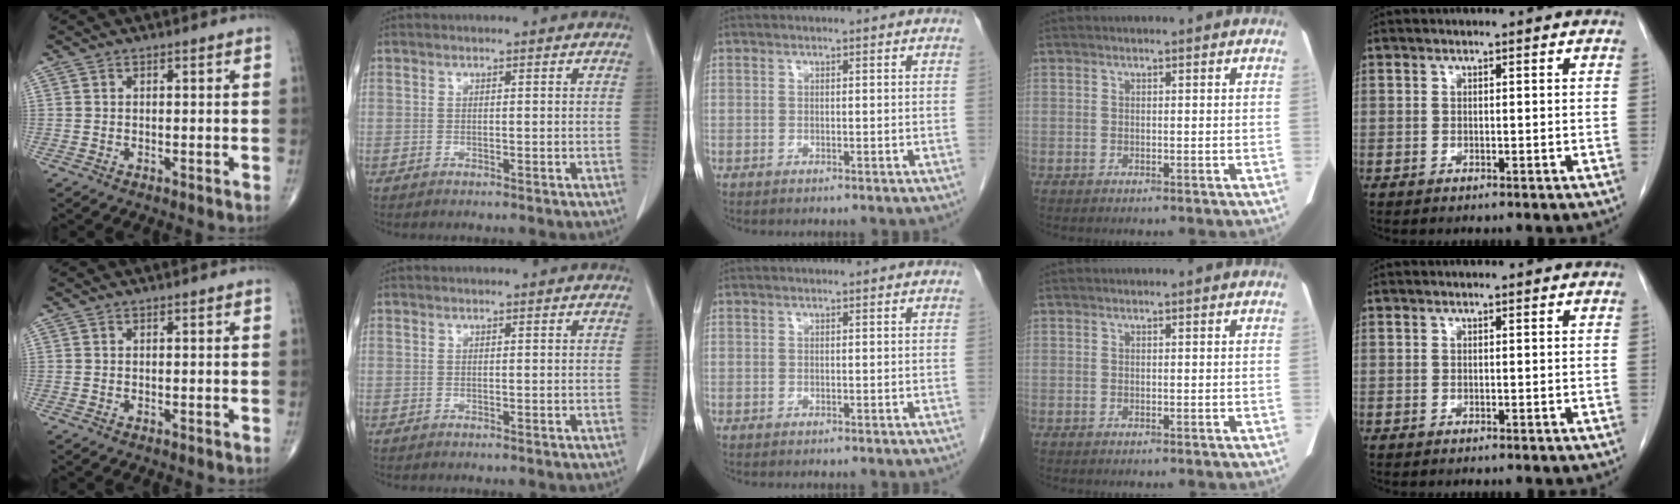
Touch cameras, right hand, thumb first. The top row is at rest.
{}